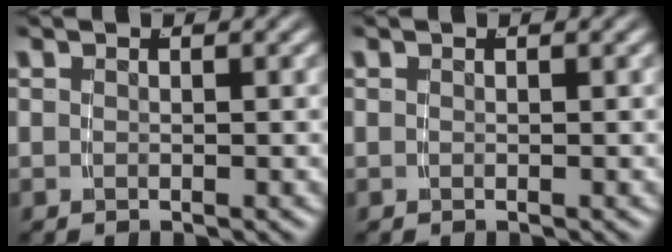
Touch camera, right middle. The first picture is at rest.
{"total": 0.0}